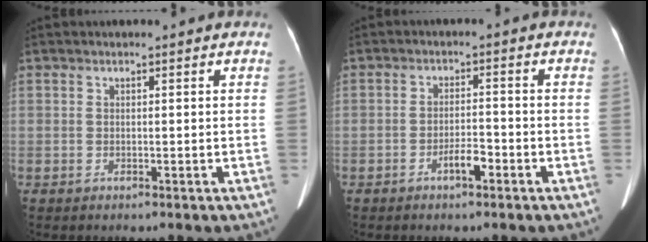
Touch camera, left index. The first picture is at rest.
{"total": 3.3, "force": [-1.9, 0.9, 2.5], "torque": [-0.042, 0.003, -0.035]}